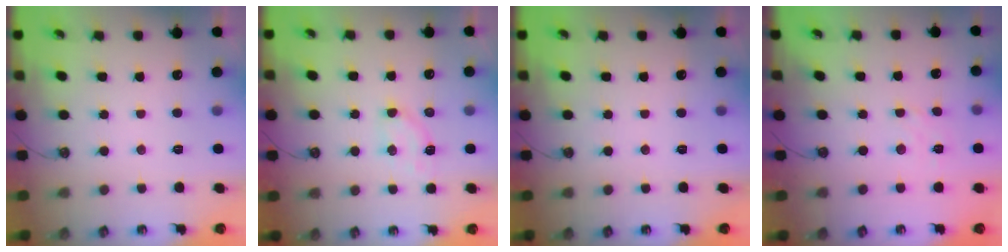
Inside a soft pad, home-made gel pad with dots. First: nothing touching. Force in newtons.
{"total": 5.1, "press": 5.0, "slide": 1.1}
{"total": 0.0}
{"total": 1.8, "press": 1.7, "slide": 0.6}